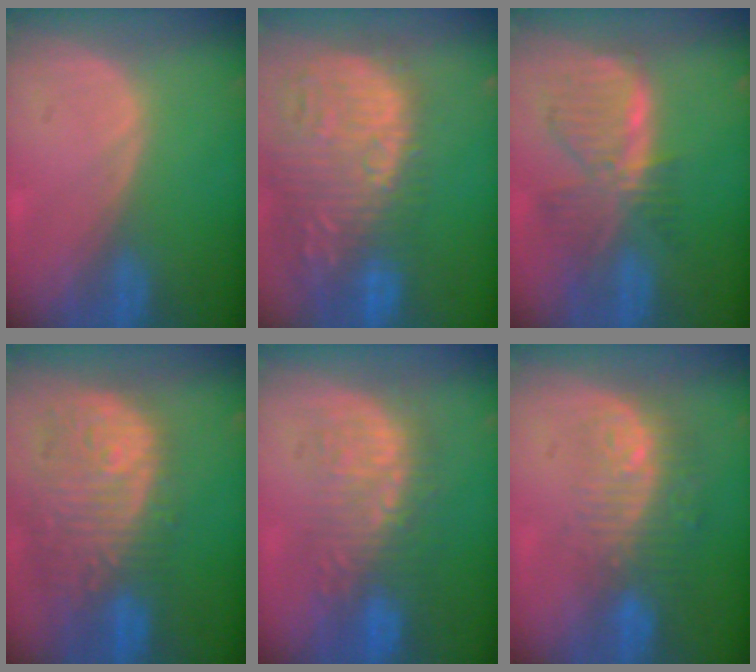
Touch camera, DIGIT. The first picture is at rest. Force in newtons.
{"total": 16.0, "press": 13.3, "slide": 9.0}
{"total": 7.8, "press": 7.0, "slide": 3.5}
{"total": 12.7, "press": 11.0, "slide": 6.3}
{"total": 9.3, "press": 8.7, "slide": 3.4}
{"total": 9.9, "press": 8.1, "slide": 5.7}